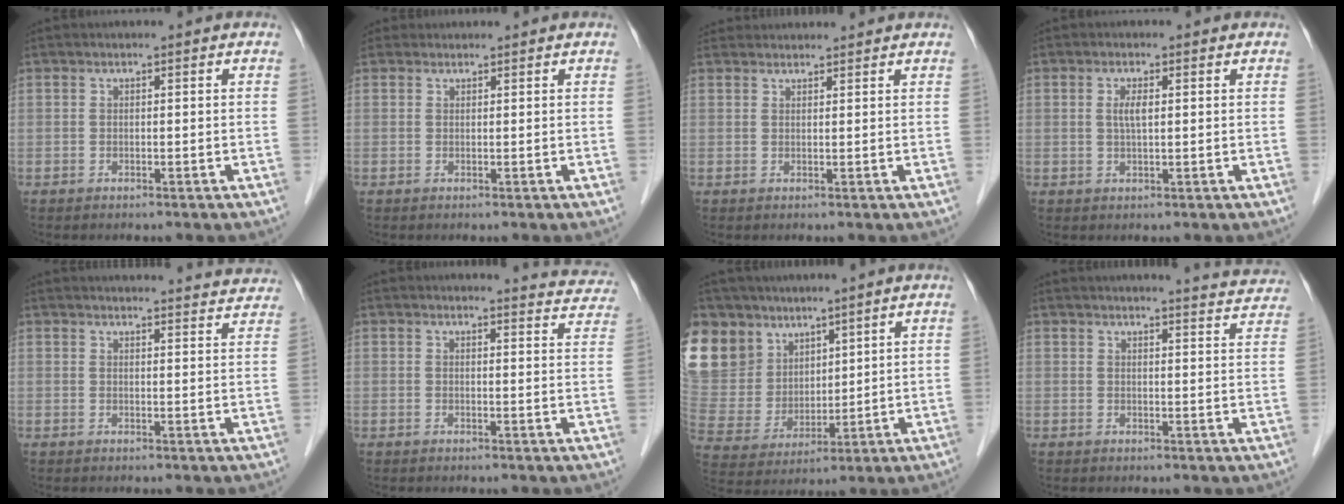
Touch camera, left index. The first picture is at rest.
{"total": 0.9, "force": [0.6, 0.6, -0.3], "torque": [0.004, 0.013, 0.012]}
{"total": 5.2, "force": [5.1, 1.0, 0.5], "torque": [-0.005, 0.035, 0.074]}
{"total": 2.1, "force": [0.4, 0.6, 2.0], "torque": [-0.044, -0.001, 0.008]}
{"total": 17.4, "force": [17.0, 1.9, 3.2], "torque": [-0.026, -0.017, 0.187]}
{"total": 7.0, "force": [6.9, 0.7, 0.2], "torque": [0.011, -0.029, 0.052]}
{"total": 23.6, "force": [14.4, 16.7, 8.7], "torque": [-0.285, 0.061, 0.299]}
{"total": 10.8, "force": [10.5, 0.3, 2.2], "torque": [-0.021, -0.023, 0.105]}